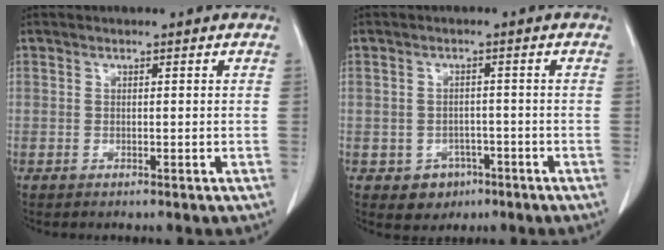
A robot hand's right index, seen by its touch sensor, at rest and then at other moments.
{"total": 3.9, "force": [-1.8, 3.4, 0.8], "torque": [-0.004, 0.010, -0.016]}